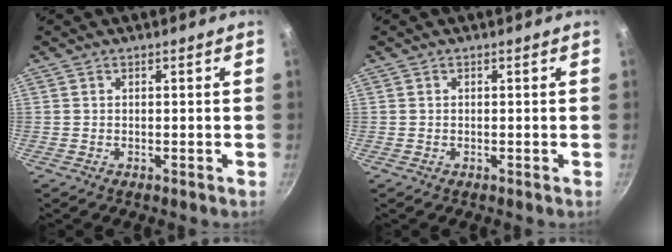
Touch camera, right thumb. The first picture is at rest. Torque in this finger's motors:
{"motor_torque": [-0.09, 0.15, 0.07, 0.02, 0.04]}